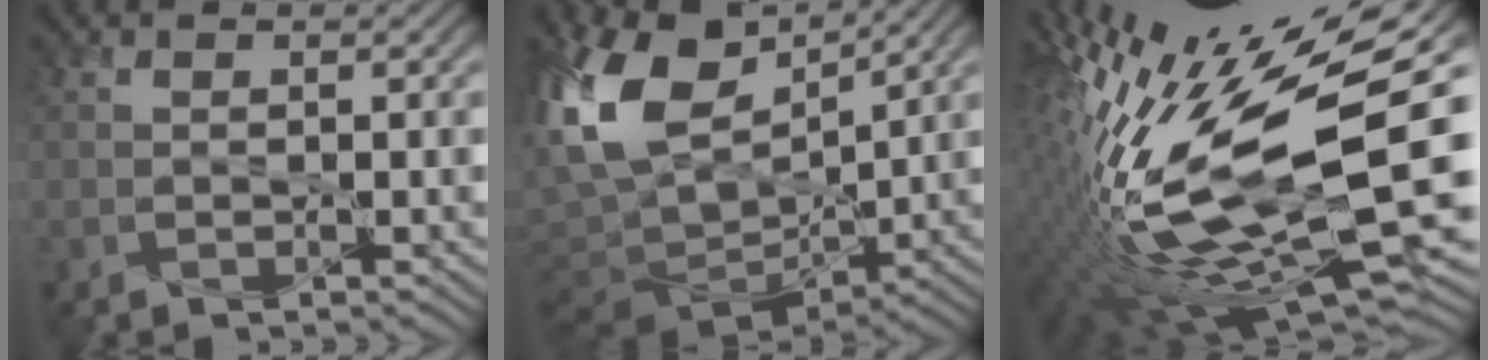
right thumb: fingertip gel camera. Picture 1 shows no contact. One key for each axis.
{"total": 13.9, "fx": 4.2, "fy": 8.5, "fz": 10.1, "tx": -0.249, "ty": 0.009, "tz": 0.076}
{"total": 20.5, "fx": 2.6, "fy": 7.6, "fz": 18.9, "tx": -0.375, "ty": -0.033, "tz": 0.054}